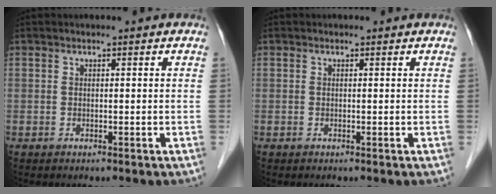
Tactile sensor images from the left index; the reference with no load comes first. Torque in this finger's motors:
{"motor_torque": [1.13, -1.00, 0.02, -0.01]}